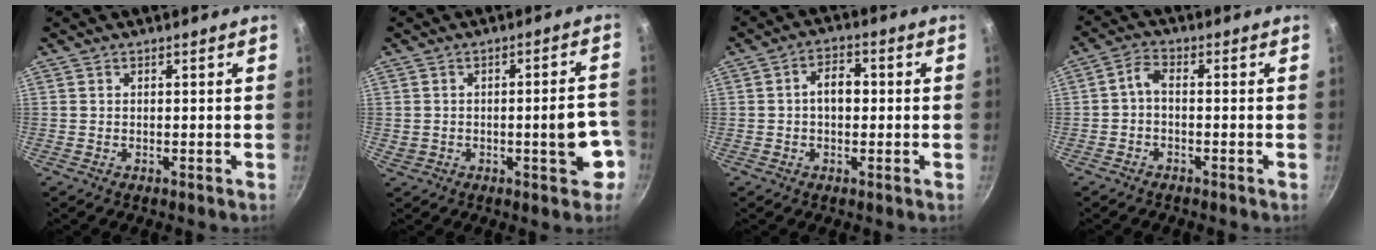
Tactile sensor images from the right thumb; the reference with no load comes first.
{"total": 8.3, "force": [-2.0, 3.5, 7.3], "torque": [-0.069, 0.030, -0.018]}
{"total": 5.0, "force": [0.2, 3.3, 3.8], "torque": [-0.041, 0.018, -0.005]}
{"total": 3.0, "force": [-1.2, 1.5, 2.3], "torque": [-0.055, 0.020, -0.030]}